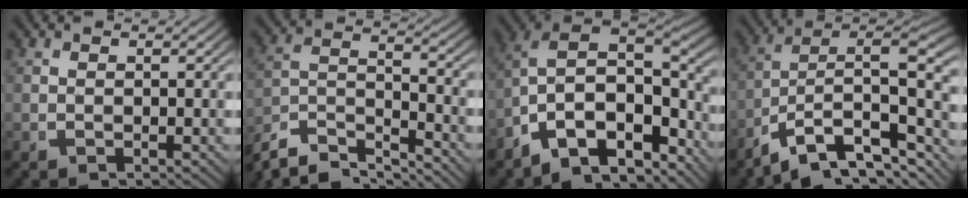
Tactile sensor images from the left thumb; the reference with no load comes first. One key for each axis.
{"total": 9.9, "fx": -5.1, "fy": 6.3, "fz": 5.7, "tx": -0.120, "ty": -0.041, "tz": -0.075}
{"total": 17.3, "fx": -1.9, "fy": 13.2, "fz": 11.0, "tx": -0.247, "ty": -0.054, "tz": -0.031}
{"total": 15.0, "fx": -4.2, "fy": 10.0, "fz": 10.4, "tx": -0.168, "ty": -0.045, "tz": -0.059}